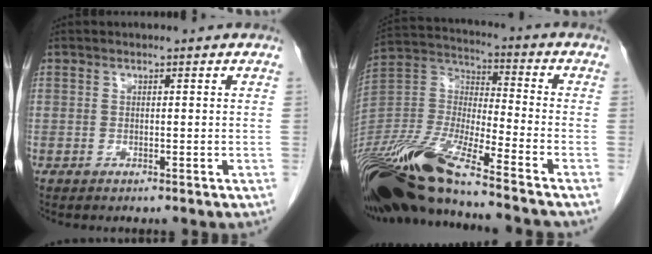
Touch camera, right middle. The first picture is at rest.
{"total": 20.0, "force": [-15.6, 1.2, 12.5], "torque": [-0.287, -0.030, -0.300]}